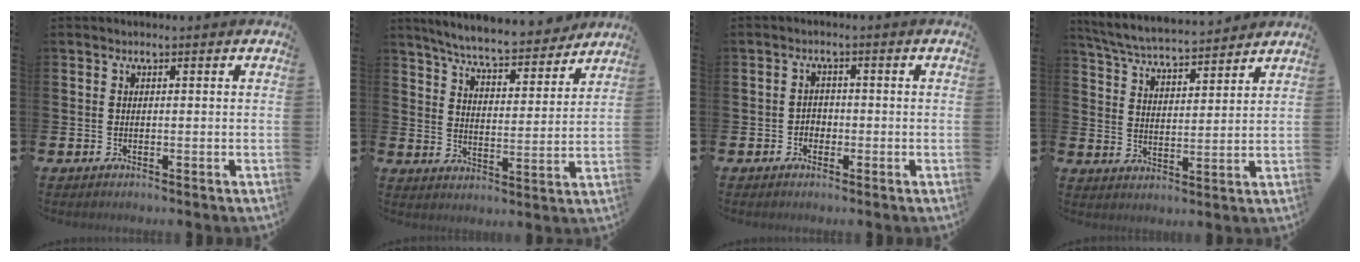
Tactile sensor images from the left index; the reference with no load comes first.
{"total": 7.2, "force": [6.8, 0.8, 2.1], "torque": [-0.064, -0.049, 0.116]}
{"total": 1.8, "force": [-0.9, 1.5, 0.4], "torque": [-0.004, 0.001, -0.022]}
{"total": 5.7, "force": [5.6, 0.5, 1.0], "torque": [-0.045, -0.038, 0.097]}